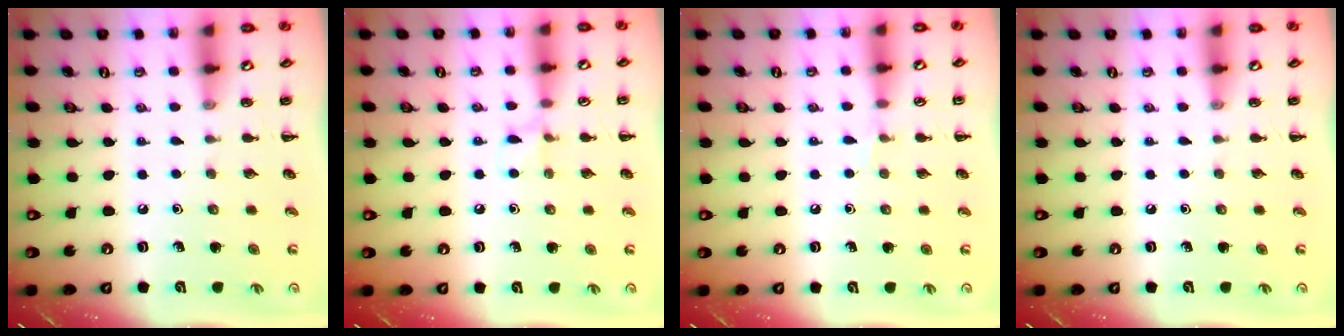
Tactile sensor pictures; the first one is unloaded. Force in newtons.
{"total": 4.4, "press": 4.1, "slide": 1.6}
{"total": 3.0, "press": 2.8, "slide": 0.9}
{"total": 0.0}